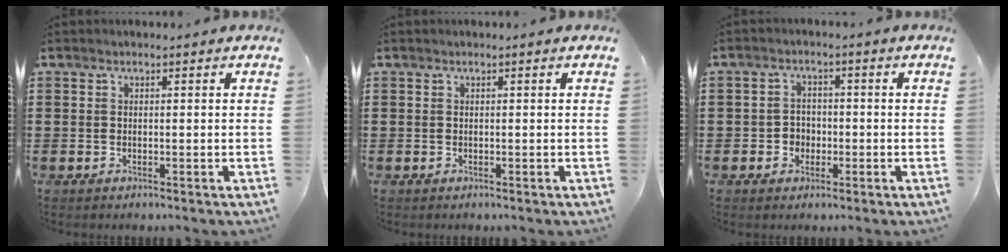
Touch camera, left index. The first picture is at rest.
{"total": 0.0}
{"total": 2.6, "force": [-1.0, 2.3, 0.8], "torque": [-0.023, 0.004, -0.024]}